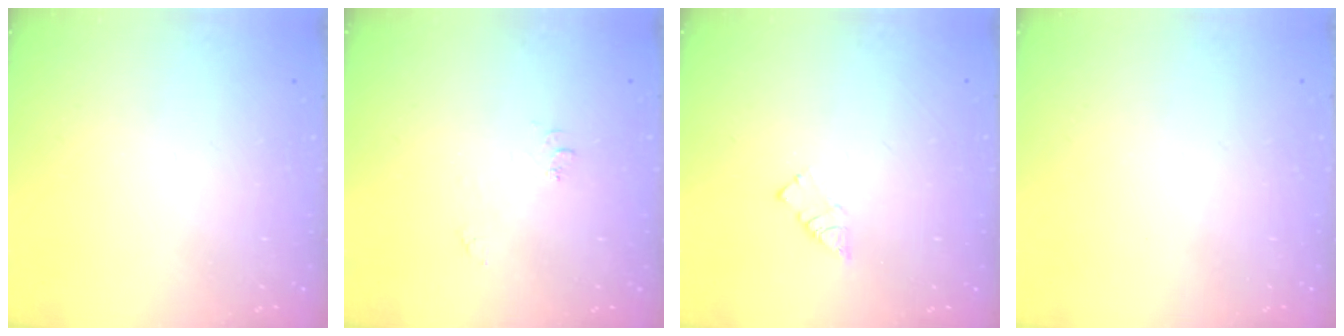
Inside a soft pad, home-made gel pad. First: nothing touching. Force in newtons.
{"total": 6.6, "press": 6.6, "slide": 0.6}
{"total": 3.6, "press": 3.6, "slide": 0.4}
{"total": 1.7, "press": 1.6, "slide": 0.1}